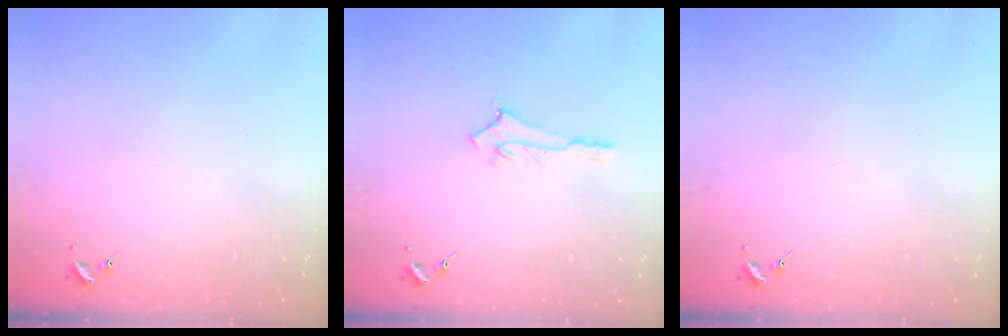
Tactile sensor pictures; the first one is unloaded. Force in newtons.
{"total": 2.8, "press": 2.8, "slide": 0.3}
{"total": 0.0}